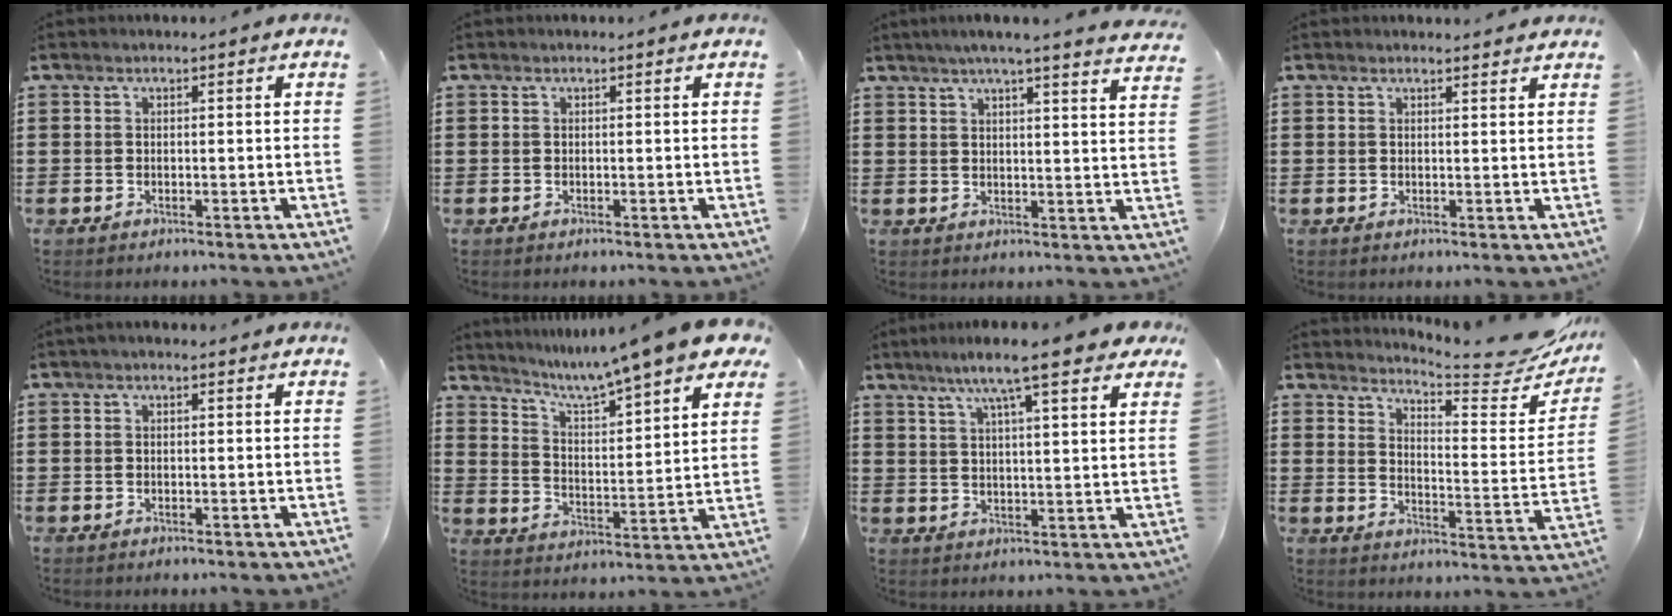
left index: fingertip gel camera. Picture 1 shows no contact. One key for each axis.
{"total": 0.0}
{"total": 4.4, "fx": 3.9, "fy": -0.9, "fz": 1.8, "tx": -0.049, "ty": -0.016, "tz": 0.068}
{"total": 1.4, "fx": 1.3, "fy": 0.1, "fz": 0.3, "tx": -0.009, "ty": 0.000, "tz": 0.026}
{"total": 0.6, "fx": 0.1, "fy": 0.4, "fz": 0.5, "tx": -0.008, "ty": 0.004, "tz": 0.001}
{"total": 8.5, "fx": 7.4, "fy": -0.9, "fz": 4.1, "tx": -0.101, "ty": -0.053, "tz": 0.117}
{"total": 9.4, "fx": 6.9, "fy": 1.1, "fz": 6.3, "tx": -0.126, "ty": -0.013, "tz": 0.116}
{"total": 6.6, "fx": 6.3, "fy": -0.1, "fz": 2.1, "tx": -0.046, "ty": -0.060, "tz": 0.103}